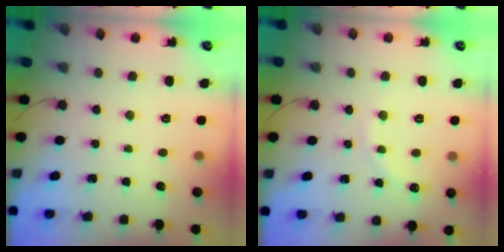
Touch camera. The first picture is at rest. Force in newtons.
{"total": 5.8, "press": 5.6, "slide": 1.4}